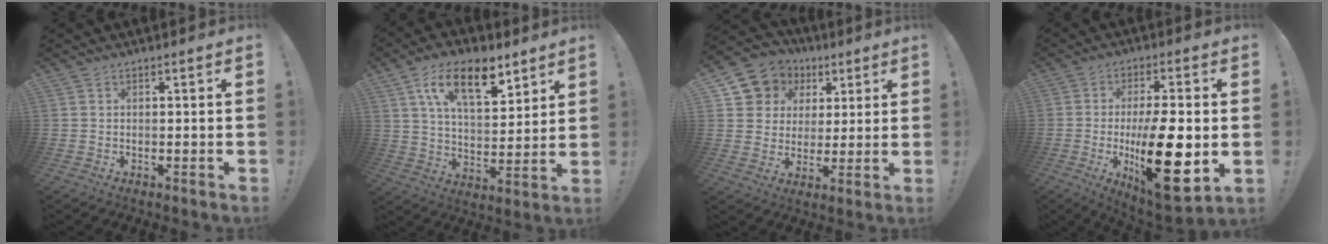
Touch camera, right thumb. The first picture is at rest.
{"total": 16.0, "force": [8.7, 7.2, 11.4], "torque": [-0.193, -0.024, 0.152]}
{"total": 9.8, "force": [3.9, 8.8, 2.0], "torque": [-0.031, -0.028, 0.083]}
{"total": 21.8, "force": [-3.5, 7.7, 20.1], "torque": [-0.338, -0.004, -0.048]}